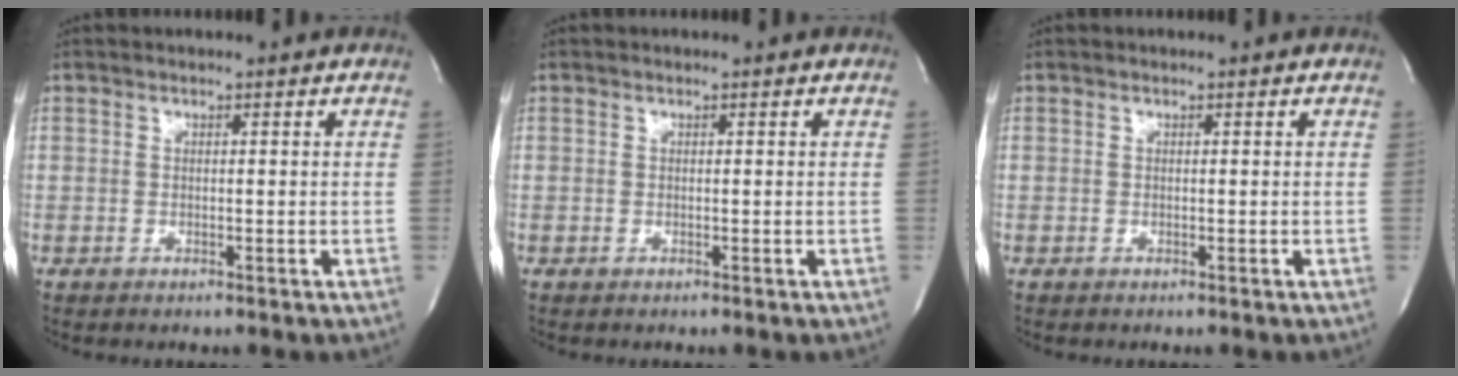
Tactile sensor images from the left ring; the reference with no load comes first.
{"total": 0.0}
{"total": 0.0}